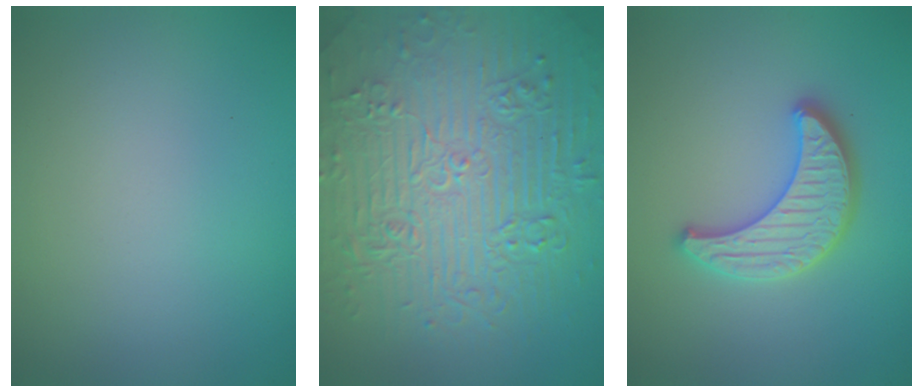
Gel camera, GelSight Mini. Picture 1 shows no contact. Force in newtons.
{"total": 11.1, "press": 7.4, "slide": 8.3}
{"total": 3.8, "press": 3.7, "slide": 0.9}